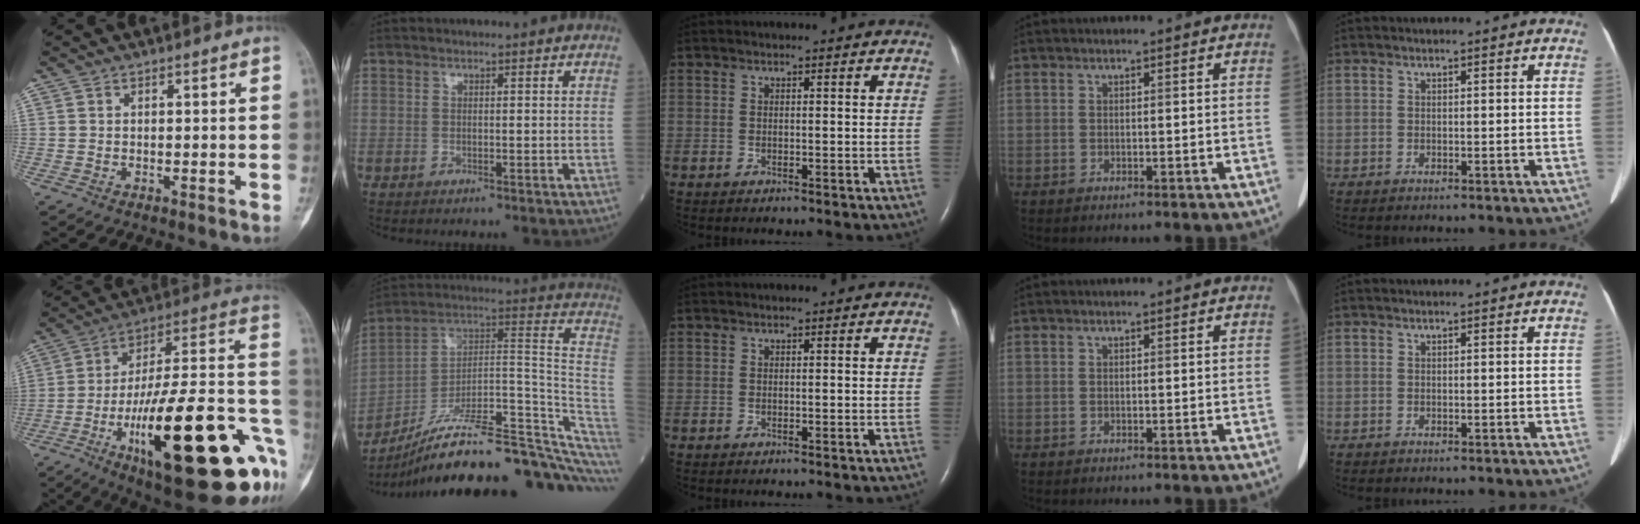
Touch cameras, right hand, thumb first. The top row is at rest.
{"thumb": {"total": 34.5, "force": [-11.8, 9.7, 30.9], "torque": [-0.405, 0.033, -0.172]}, "index": {"total": 25.5, "force": [-18.6, 3.9, 17.1], "torque": [-0.171, 0.054, -0.283]}}